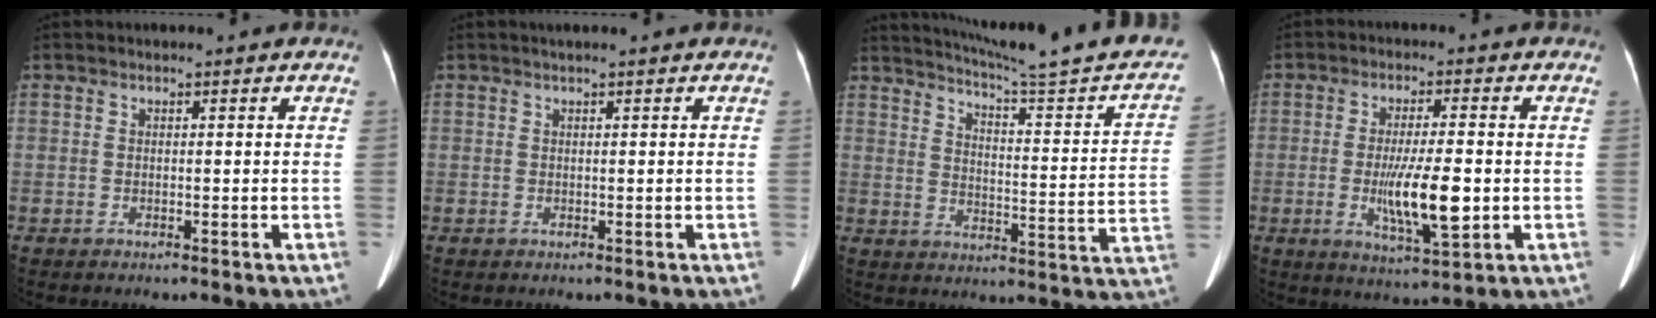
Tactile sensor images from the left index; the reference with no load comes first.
{"total": 1.0, "force": [0.8, -0.2, 0.6], "torque": [-0.013, 0.011, 0.019]}
{"total": 22.8, "force": [20.1, 0.5, 10.7], "torque": [-0.149, -0.056, 0.249]}
{"total": 9.2, "force": [-1.5, 1.4, 9.0], "torque": [-0.162, -0.019, -0.024]}